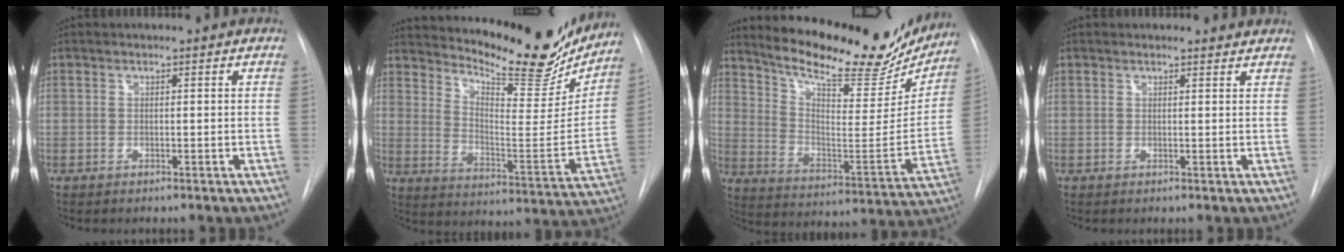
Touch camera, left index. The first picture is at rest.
{"total": 20.4, "force": [18.1, 4.9, 8.0], "torque": [-0.119, -0.063, 0.245]}
{"total": 23.4, "force": [20.0, 6.4, 10.3], "torque": [-0.158, -0.042, 0.277]}
{"total": 2.3, "force": [2.2, 0.6, 0.0], "torque": [-0.006, -0.004, 0.014]}